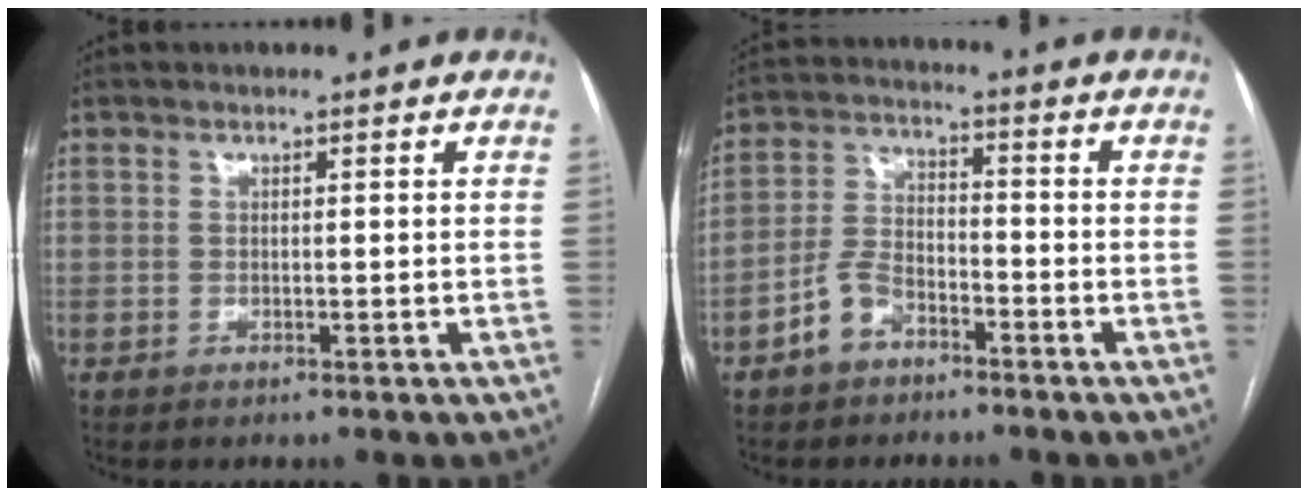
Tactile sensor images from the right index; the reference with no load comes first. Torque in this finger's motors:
{"motor_torque": [0.20, -0.16, -0.06, -0.01]}